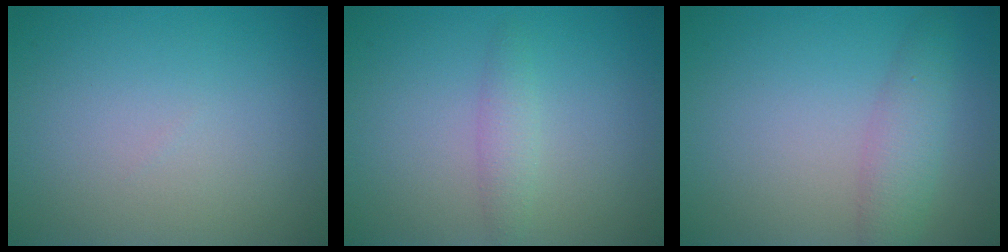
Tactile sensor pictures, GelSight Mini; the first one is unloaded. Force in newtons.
{"total": 1.5, "press": 1.5, "slide": 0.0}
{"total": 2.9, "press": 2.9, "slide": 0.1}